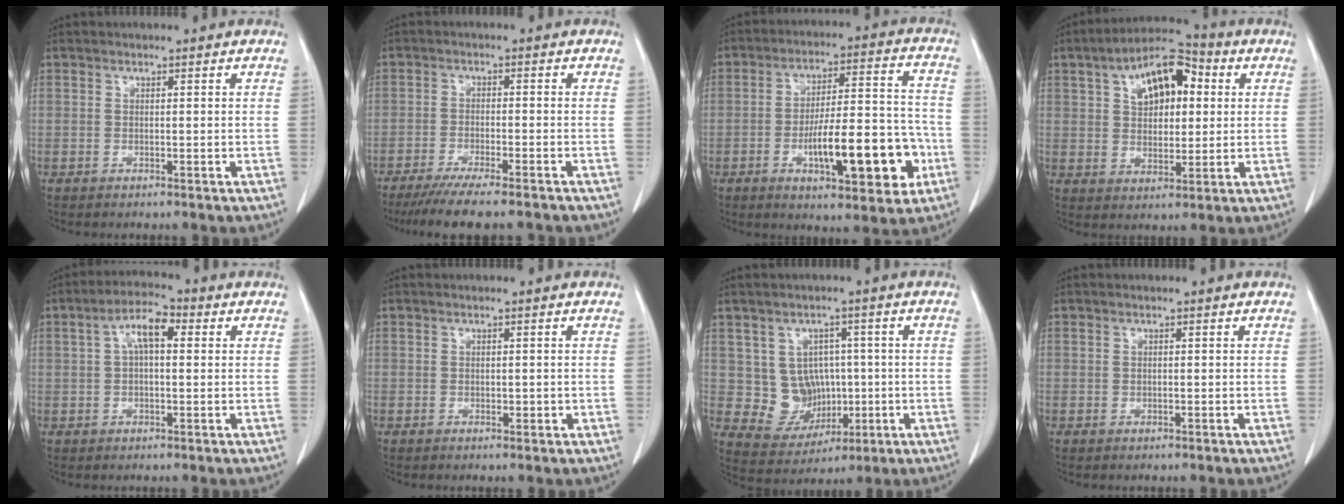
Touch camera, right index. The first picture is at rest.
{"total": 11.4, "force": [-9.6, 0.7, 6.1], "torque": [-0.077, -0.024, -0.146]}
{"total": 15.8, "force": [-5.3, 4.2, 14.3], "torque": [-0.219, 0.020, -0.074]}
{"total": 11.8, "force": [4.0, 6.1, 9.3], "torque": [-0.156, 0.032, 0.062]}
{"total": 6.1, "force": [1.5, 2.3, 5.5], "torque": [-0.105, 0.025, 0.025]}
{"total": 1.0, "force": [-0.1, 0.6, 0.8], "torque": [-0.009, 0.000, -0.001]}
{"total": 7.7, "force": [0.4, 6.9, 3.3], "torque": [-0.052, 0.019, 0.029]}
{"total": 0.0}